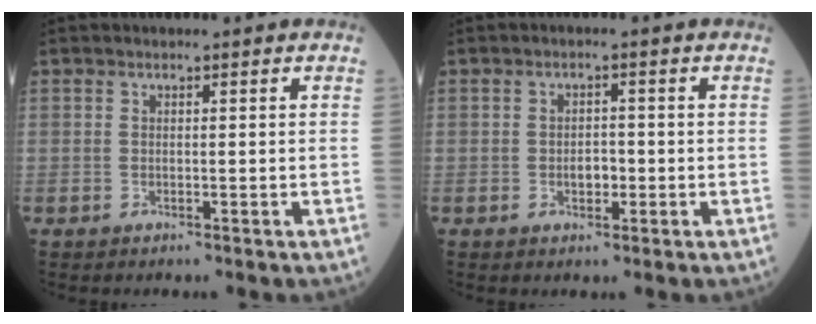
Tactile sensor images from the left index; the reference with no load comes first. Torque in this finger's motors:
{"motor_torque": [0.39, -0.01, 0.00, 0.01]}